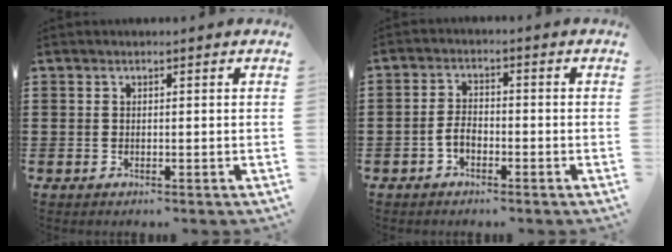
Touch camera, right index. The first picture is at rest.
{"total": 3.1, "force": [-1.5, 1.6, 2.1], "torque": [-0.056, -0.001, -0.033]}